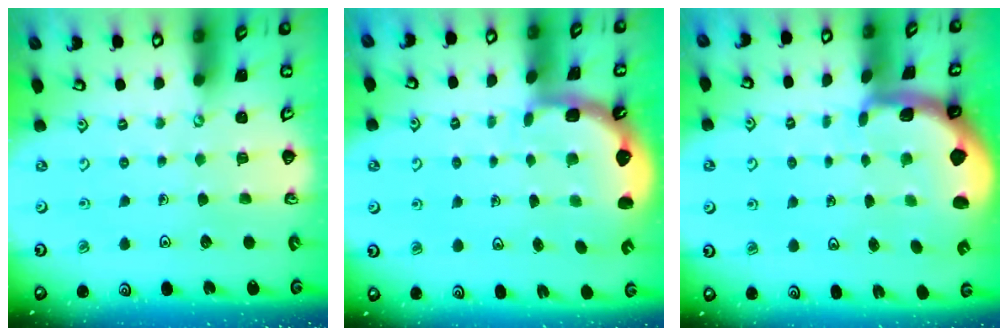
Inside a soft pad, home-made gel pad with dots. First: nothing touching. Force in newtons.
{"total": 2.5, "press": 1.7, "slide": 1.8}
{"total": 1.6, "press": 1.5, "slide": 0.4}